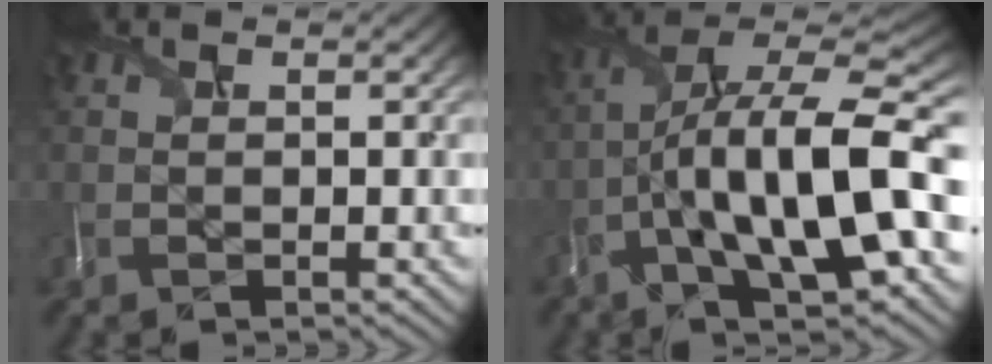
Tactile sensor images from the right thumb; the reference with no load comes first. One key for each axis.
{"total": 15.1, "fx": -2.6, "fy": 5.3, "fz": 13.9, "tx": -0.263, "ty": 0.008, "tz": -0.031}